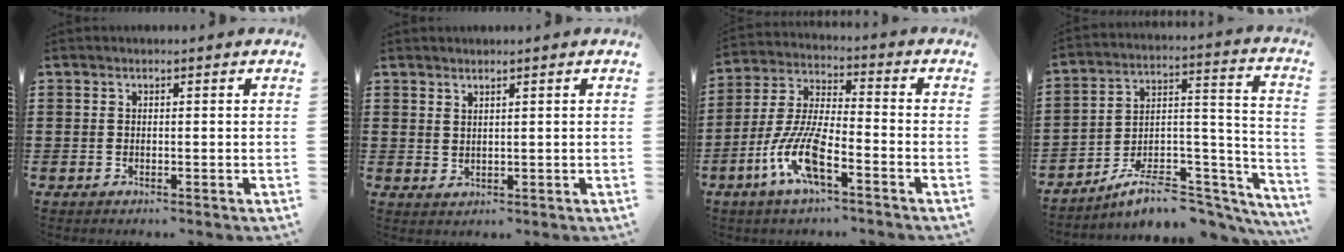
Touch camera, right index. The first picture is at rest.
{"total": 1.3, "force": [1.2, 0.3, 0.2], "torque": [-0.006, 0.002, 0.024]}
{"total": 10.0, "force": [-5.2, 2.4, 8.3], "torque": [-0.204, -0.014, -0.104]}
{"total": 8.3, "force": [-6.4, 3.6, 3.9], "torque": [-0.060, 0.018, -0.114]}